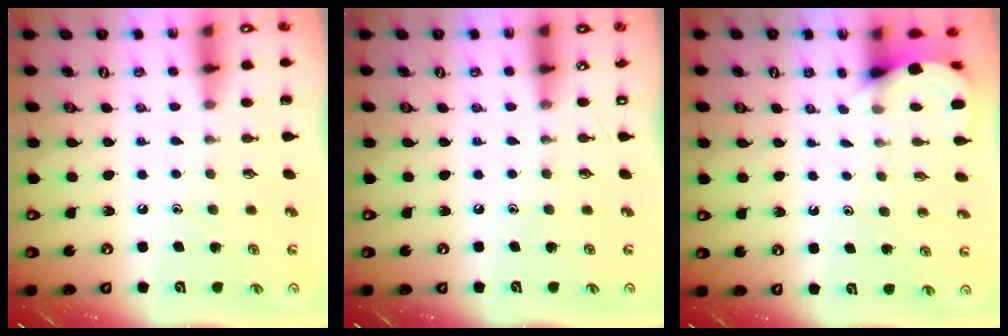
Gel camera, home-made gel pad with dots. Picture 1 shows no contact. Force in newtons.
{"total": 0.0}
{"total": 4.4, "press": 4.4, "slide": 0.4}